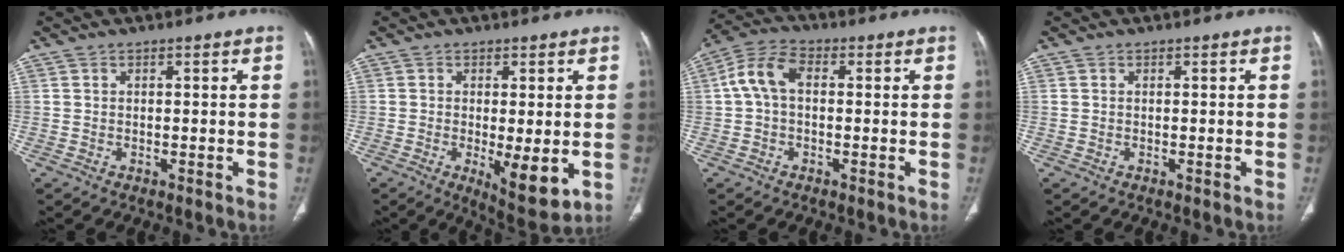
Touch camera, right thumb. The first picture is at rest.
{"total": 7.6, "force": [-1.6, 2.5, 7.0], "torque": [-0.105, -0.023, -0.018]}
{"total": 7.3, "force": [0.5, 4.5, 5.6], "torque": [-0.111, 0.024, 0.003]}
{"total": 0.0}